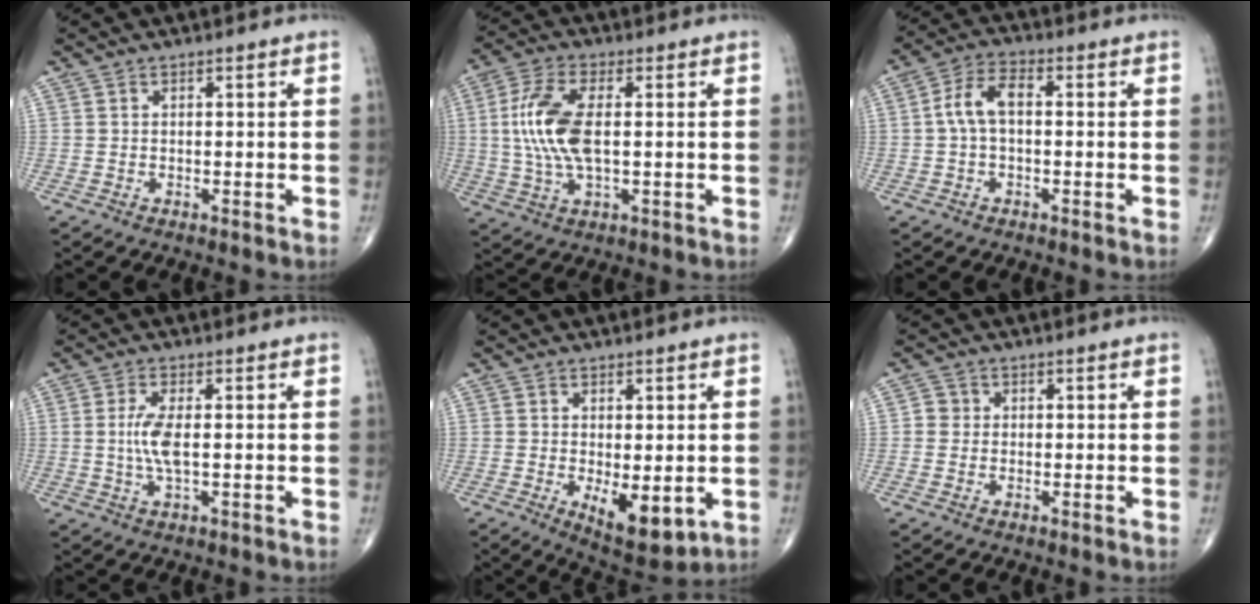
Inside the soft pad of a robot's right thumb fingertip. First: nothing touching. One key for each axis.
{"total": 11.4, "fx": 0.7, "fy": 5.0, "fz": 10.3, "tx": -0.228, "ty": 0.004, "tz": 0.014}
{"total": 6.3, "fx": 0.1, "fy": 3.4, "fz": 5.4, "tx": -0.107, "ty": 0.025, "tz": -0.007}
{"total": 5.0, "fx": 0.0, "fy": 1.4, "fz": 4.8, "tx": -0.114, "ty": -0.004, "tz": -0.001}
{"total": 8.1, "fx": -1.6, "fy": 3.6, "fz": 7.1, "tx": -0.096, "ty": -0.021, "tz": -0.012}
{"total": 2.0, "fx": 0.1, "fy": 1.9, "fz": 0.5, "tx": 0.002, "ty": 0.005, "tz": -0.002}